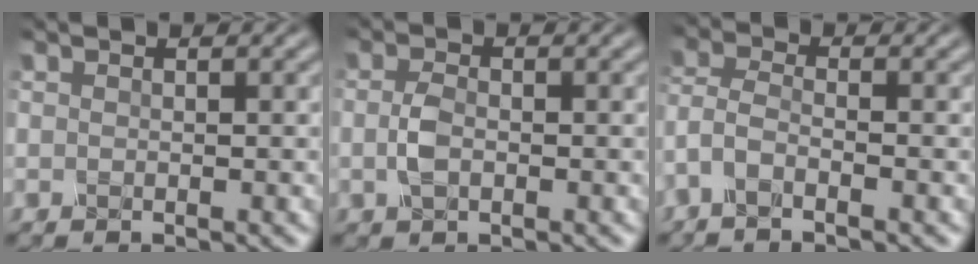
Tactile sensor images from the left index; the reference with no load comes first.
{"total": 1.8, "force": [-0.3, 1.1, 1.4], "torque": [-0.036, 0.002, -0.009]}
{"total": 3.0, "force": [-2.0, 1.1, 1.9], "torque": [-0.048, 0.002, -0.057]}